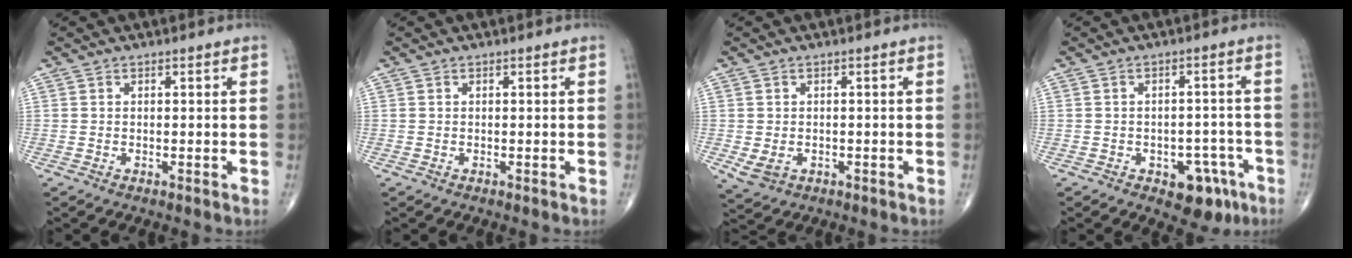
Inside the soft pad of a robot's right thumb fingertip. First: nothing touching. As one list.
[{"total": 0.0}, {"total": 3.3, "force": [-0.7, 2.6, 1.9], "torque": [-0.033, -0.003, -0.001]}, {"total": 8.0, "force": [-4.1, 4.9, 4.8], "torque": [-0.027, 0.028, -0.046]}]